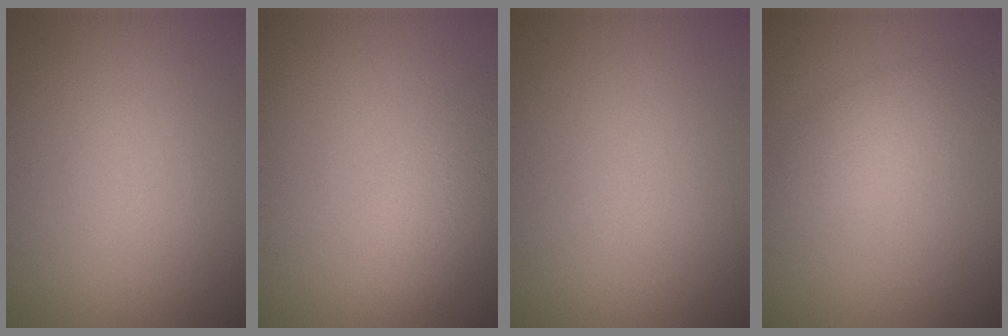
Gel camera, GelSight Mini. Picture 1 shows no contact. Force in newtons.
{"total": 4.2, "press": 4.2, "slide": 0.3}
{"total": 0.0}
{"total": 2.7, "press": 2.7, "slide": 0.0}